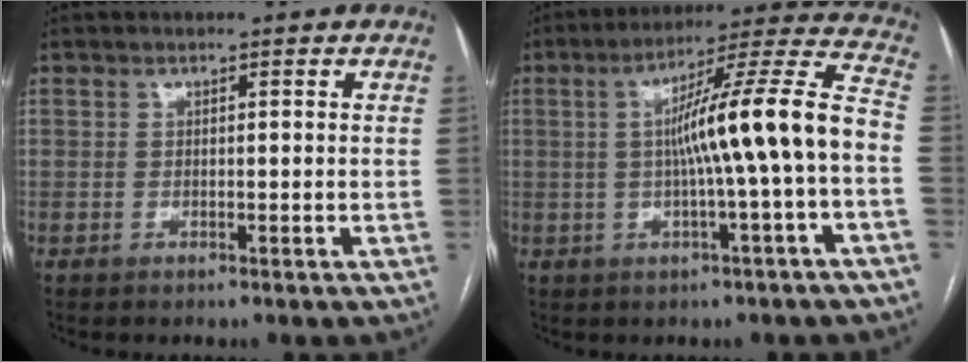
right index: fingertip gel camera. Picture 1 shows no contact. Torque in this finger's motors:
{"motor_torque": [1.49, -0.26, 0.84, 0.21]}